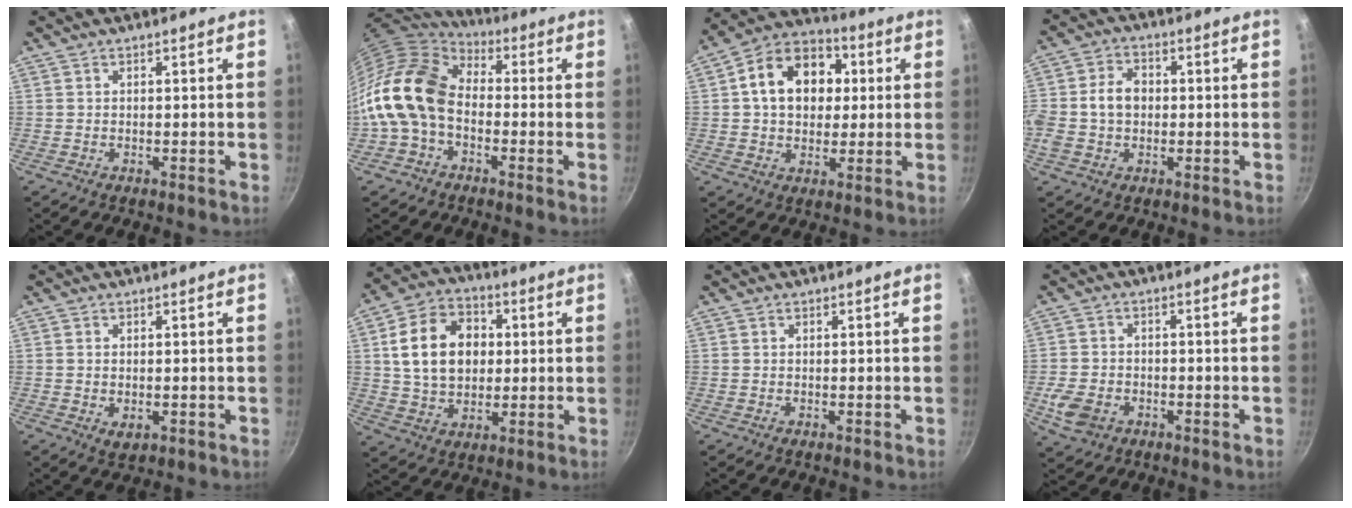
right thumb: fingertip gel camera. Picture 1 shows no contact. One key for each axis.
{"total": 16.5, "fx": -2.5, "fy": 11.5, "fz": 11.6, "tx": -0.199, "ty": 0.042, "tz": -0.069}
{"total": 15.3, "fx": 2.8, "fy": 11.5, "fz": 9.8, "tx": -0.127, "ty": 0.023, "tz": 0.030}
{"total": 8.3, "fx": -0.2, "fy": 6.3, "fz": 5.4, "tx": -0.090, "ty": 0.020, "tz": -0.014}
{"total": 2.5, "fx": -0.3, "fy": 1.6, "fz": 1.9, "tx": -0.030, "ty": -0.007, "tz": -0.002}
{"total": 15.1, "fx": 2.2, "fy": 11.2, "fz": 9.9, "tx": -0.144, "ty": 0.013, "tz": 0.034}
{"total": 0.0}
{"total": 6.5, "fx": -2.4, "fy": 4.8, "fz": 3.7, "tx": -0.079, "ty": 0.013, "tz": -0.042}